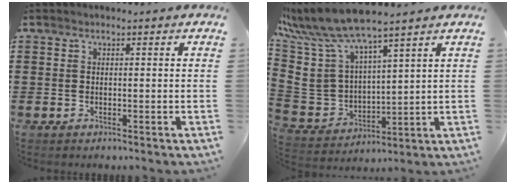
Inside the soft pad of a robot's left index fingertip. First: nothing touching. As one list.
[{"total": 10.5, "force": [8.4, 3.5, 5.4], "torque": [-0.161, -0.053, 0.148]}]